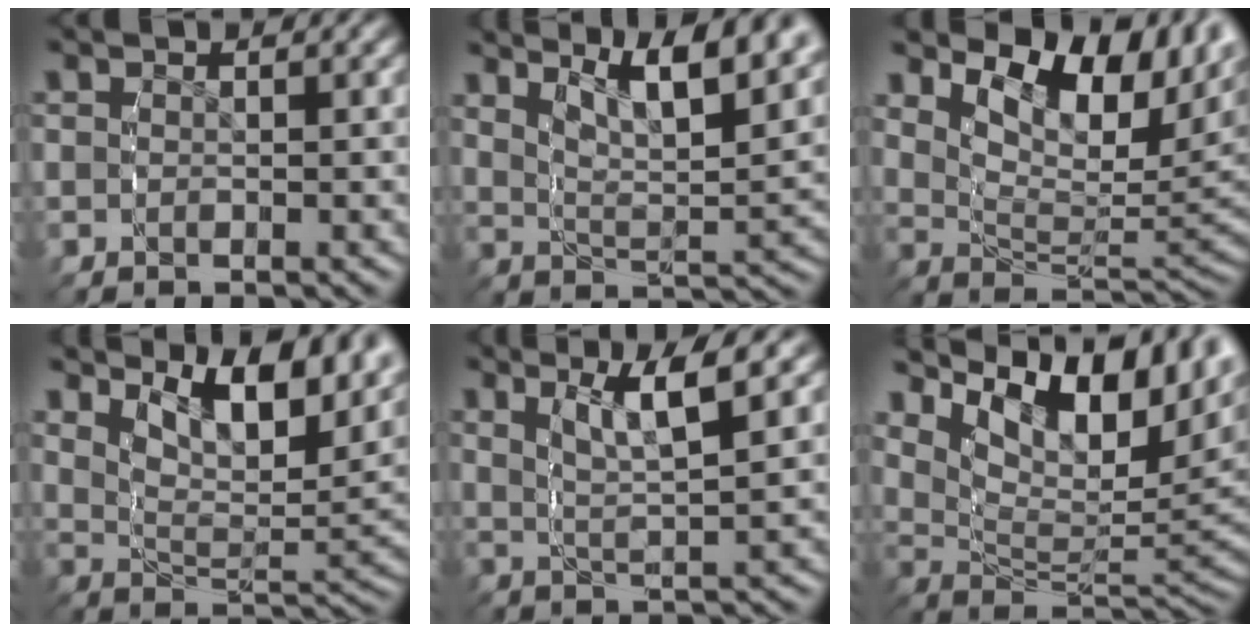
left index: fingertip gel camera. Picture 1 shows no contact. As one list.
[{"total": 7.7, "force": [4.0, 2.7, 6.0], "torque": [-0.091, 0.000, 0.058]}, {"total": 10.3, "force": [3.2, 5.2, 8.3], "torque": [-0.111, 0.000, 0.050]}, {"total": 9.1, "force": [4.0, 4.1, 7.1], "torque": [-0.098, 0.008, 0.055]}, {"total": 4.2, "force": [1.8, 0.6, 3.7], "torque": [-0.064, 0.004, 0.029]}, {"total": 14.4, "force": [5.2, 7.8, 10.9], "torque": [-0.152, 0.016, 0.074]}]